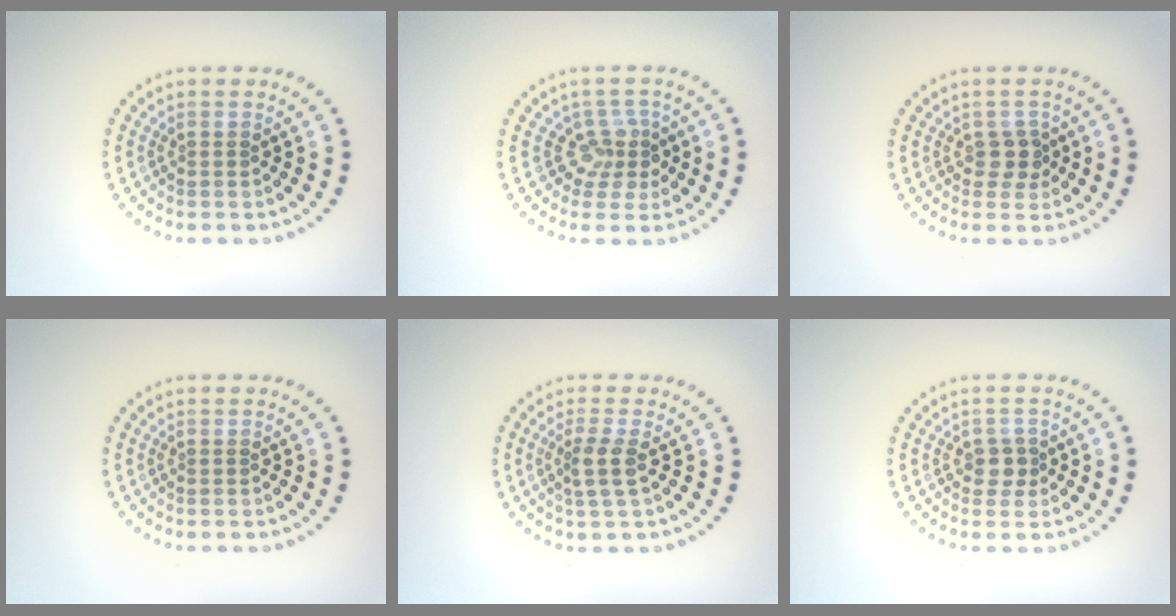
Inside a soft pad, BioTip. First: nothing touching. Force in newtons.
{"total": 2.8, "press": 2.0, "slide": 1.9}
{"total": 1.6, "press": 1.5, "slide": 0.8}
{"total": 0.0}
{"total": 2.1, "press": 1.8, "slide": 1.1}
{"total": 1.8, "press": 1.5, "slide": 0.9}